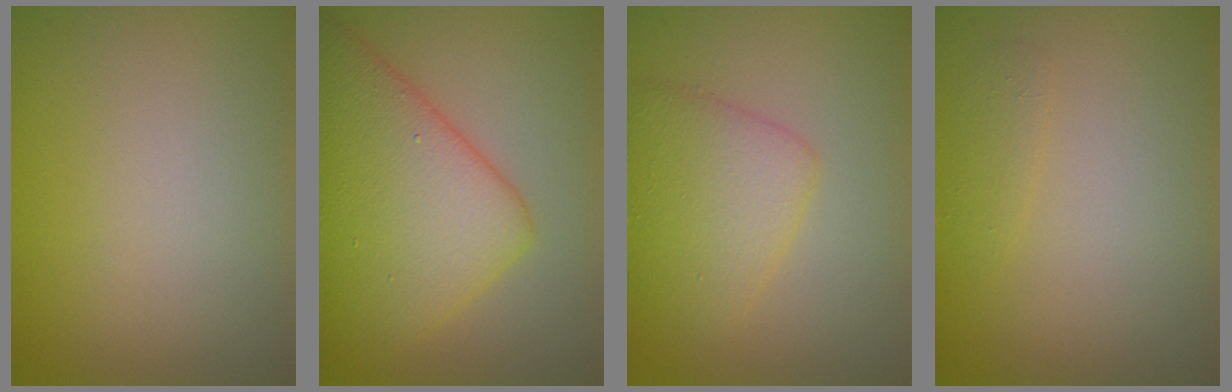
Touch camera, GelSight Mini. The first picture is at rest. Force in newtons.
{"total": 9.5, "press": 9.5, "slide": 0.2}
{"total": 3.8, "press": 3.8, "slide": 0.2}
{"total": 0.9, "press": 0.9, "slide": 0.0}